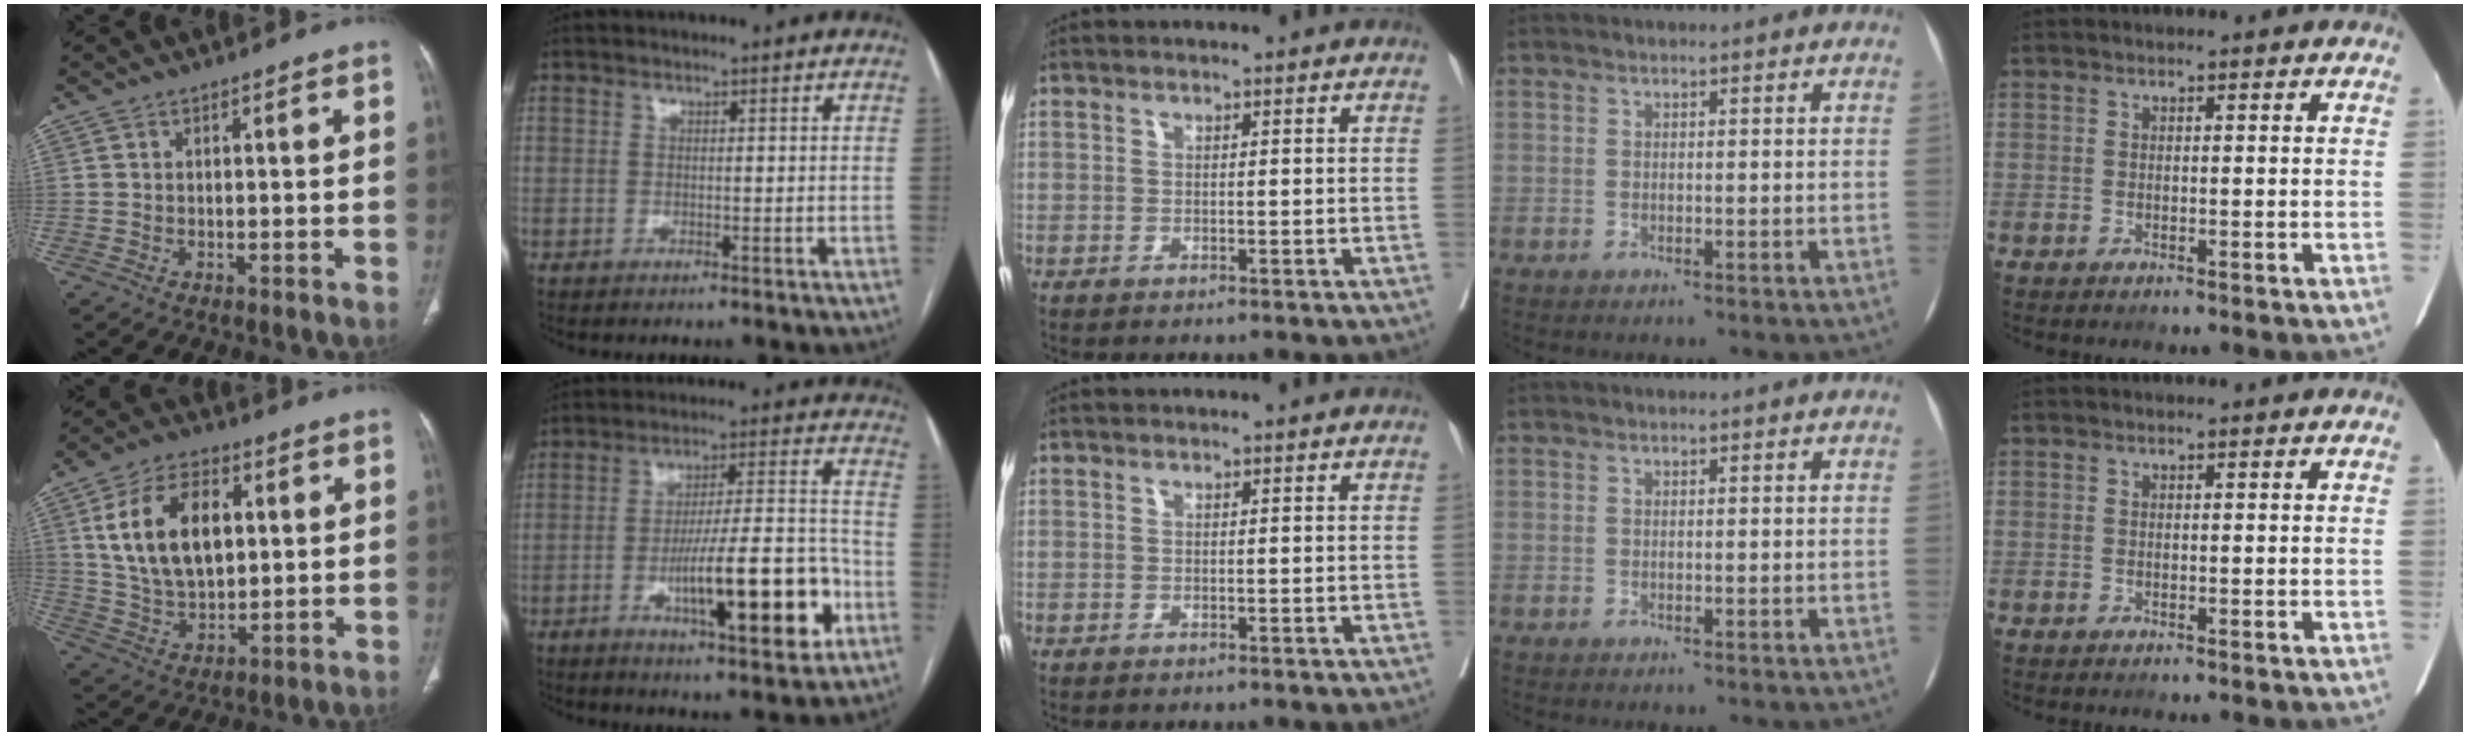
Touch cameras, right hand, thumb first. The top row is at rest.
{"thumb": {"total": 15.6, "force": [3.8, 9.5, 11.8], "torque": [-0.186, -0.005, 0.073]}, "index": {"total": 16.8, "force": [-5.9, 2.8, 15.5], "torque": [-0.242, 0.006, -0.083]}}